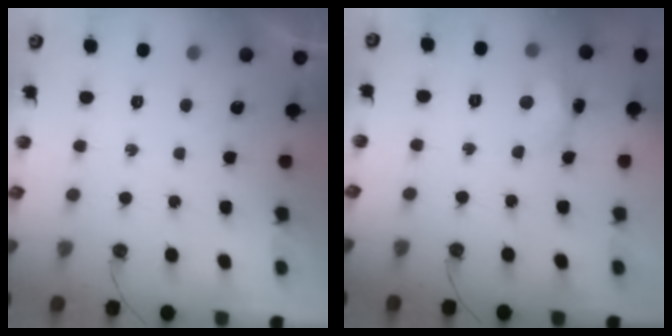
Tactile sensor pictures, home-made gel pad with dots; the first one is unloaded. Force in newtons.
{"total": 6.4, "press": 6.4, "slide": 0.5}